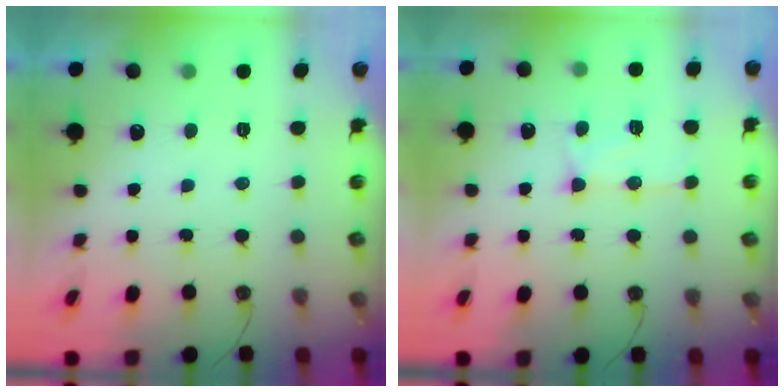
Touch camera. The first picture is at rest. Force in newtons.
{"total": 13.0, "press": 12.9, "slide": 1.1}